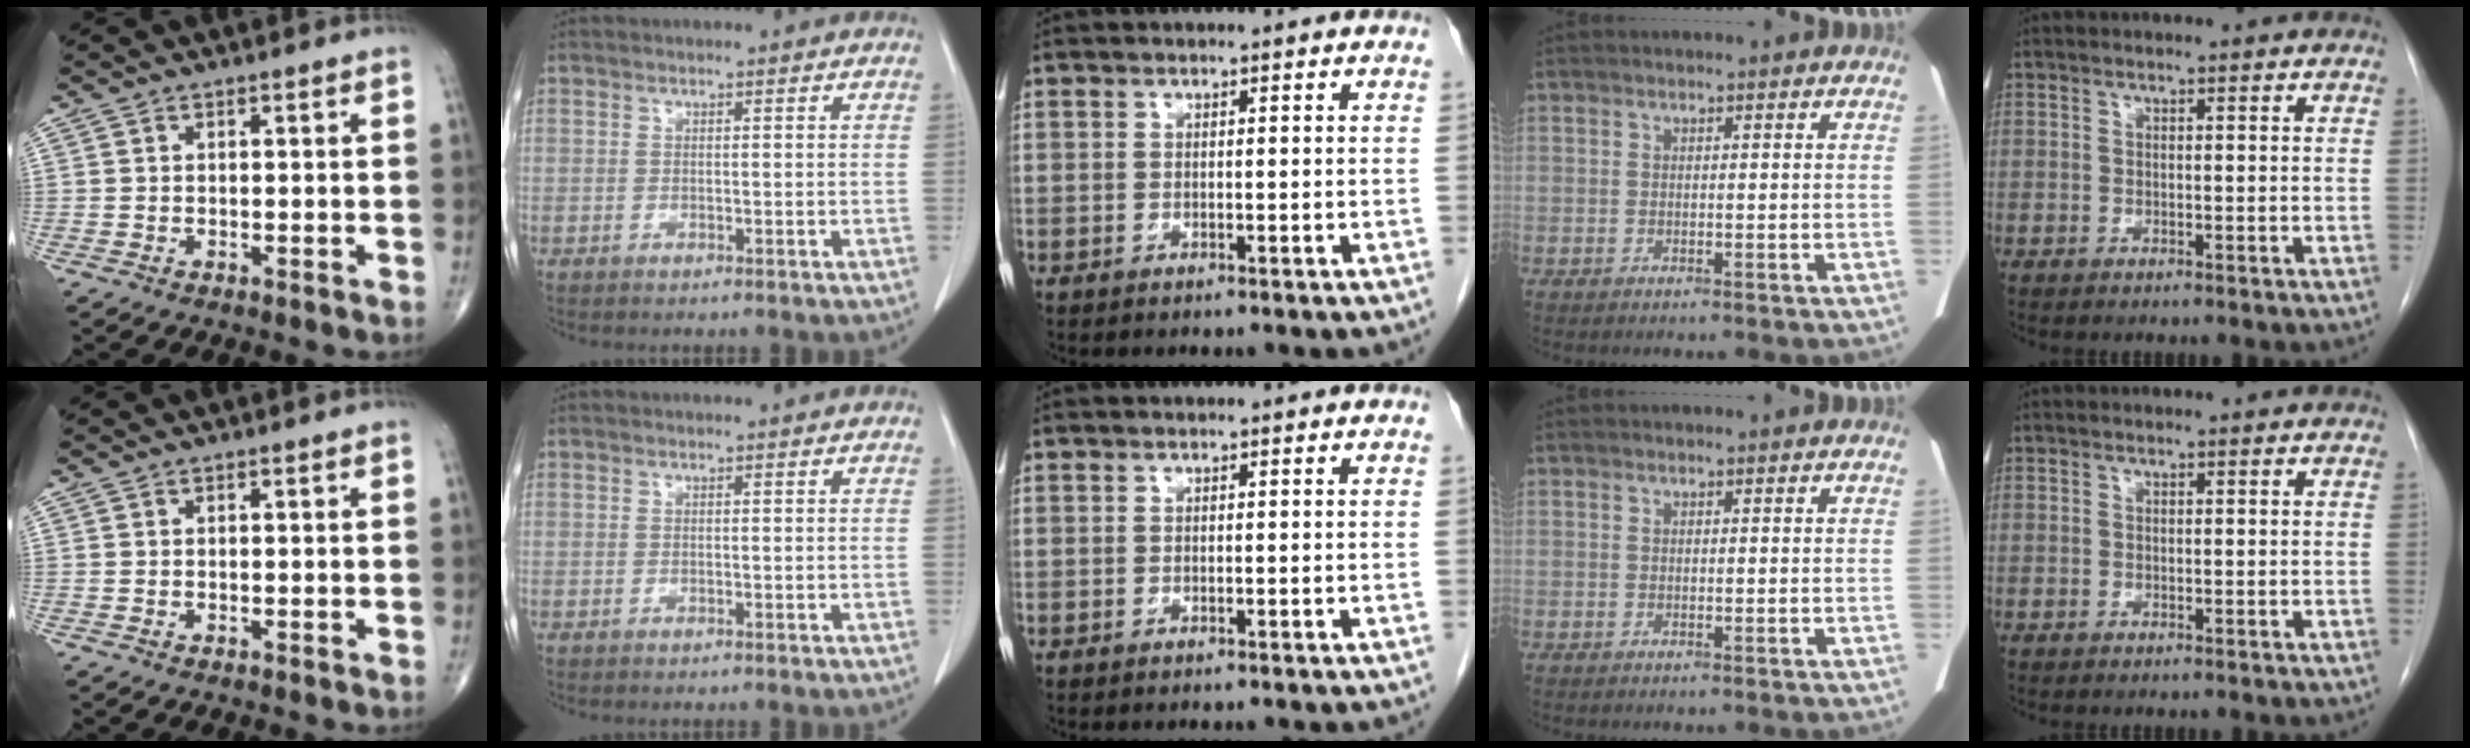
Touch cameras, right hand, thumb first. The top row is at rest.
{}